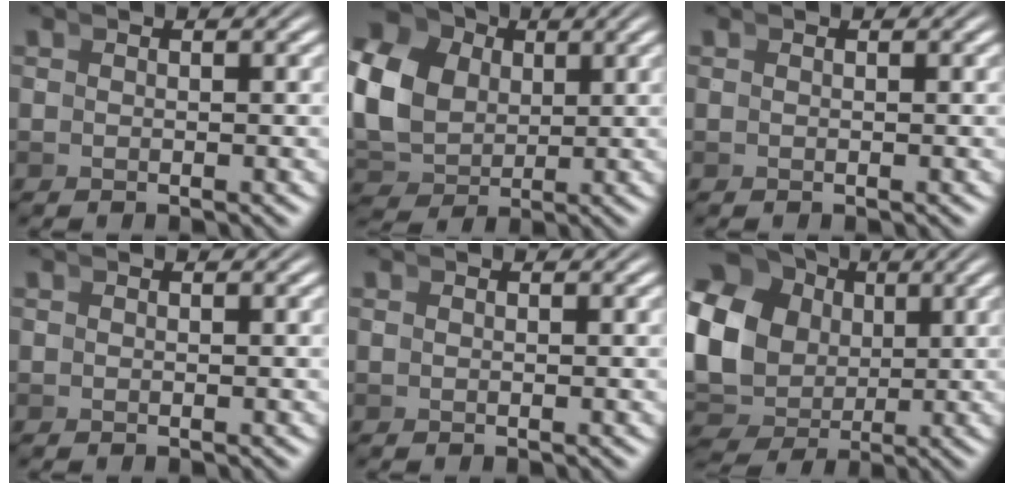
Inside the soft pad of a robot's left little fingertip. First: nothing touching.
{"total": 13.3, "force": [3.1, 11.2, 6.6], "torque": [-0.151, 0.004, 0.038]}
{"total": 0.0}
{"total": 0.0}
{"total": 0.0}
{"total": 16.0, "force": [2.2, 13.7, 8.1], "torque": [-0.166, -0.007, 0.022]}